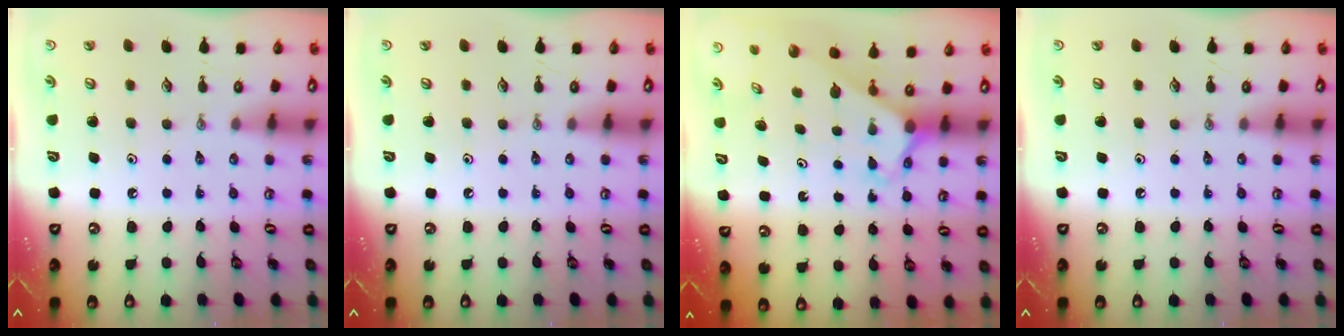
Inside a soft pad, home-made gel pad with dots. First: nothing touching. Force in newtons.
{"total": 0.0}
{"total": 2.3, "press": 2.3, "slide": 0.2}
{"total": 0.0}